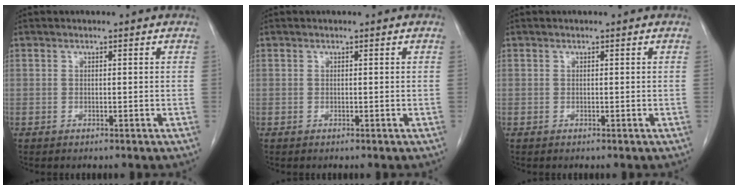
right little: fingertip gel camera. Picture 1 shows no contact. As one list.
[{"total": 0.0}, {"total": 0.0}]